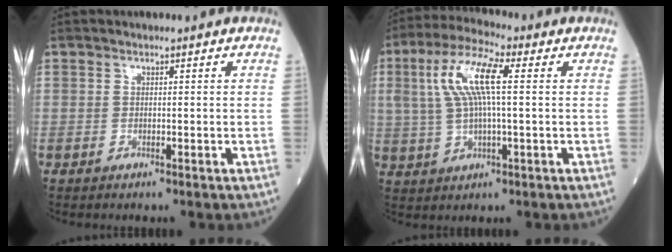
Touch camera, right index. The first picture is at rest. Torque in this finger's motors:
{"motor_torque": [1.61, 0.54, 0.42, 0.21]}